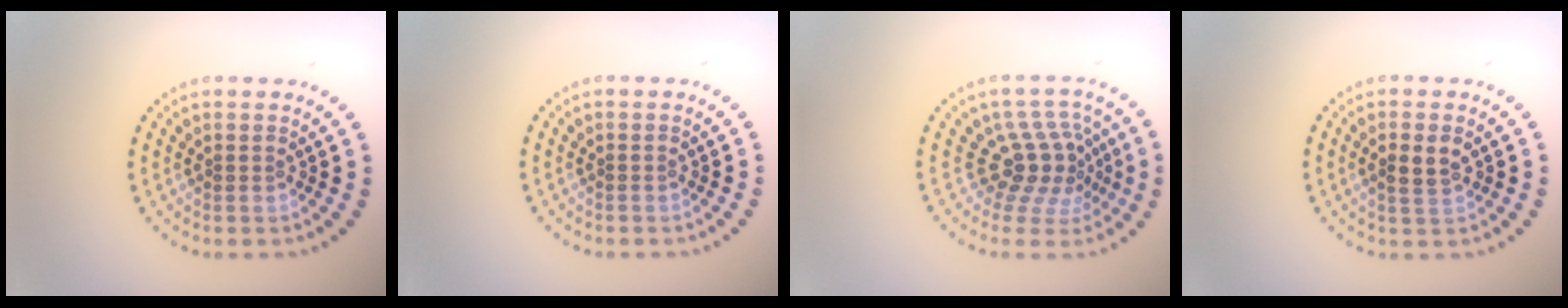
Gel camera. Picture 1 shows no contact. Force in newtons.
{"total": 0.0}
{"total": 3.8, "press": 2.7, "slide": 2.7}
{"total": 2.2, "press": 2.2, "slide": 0.3}